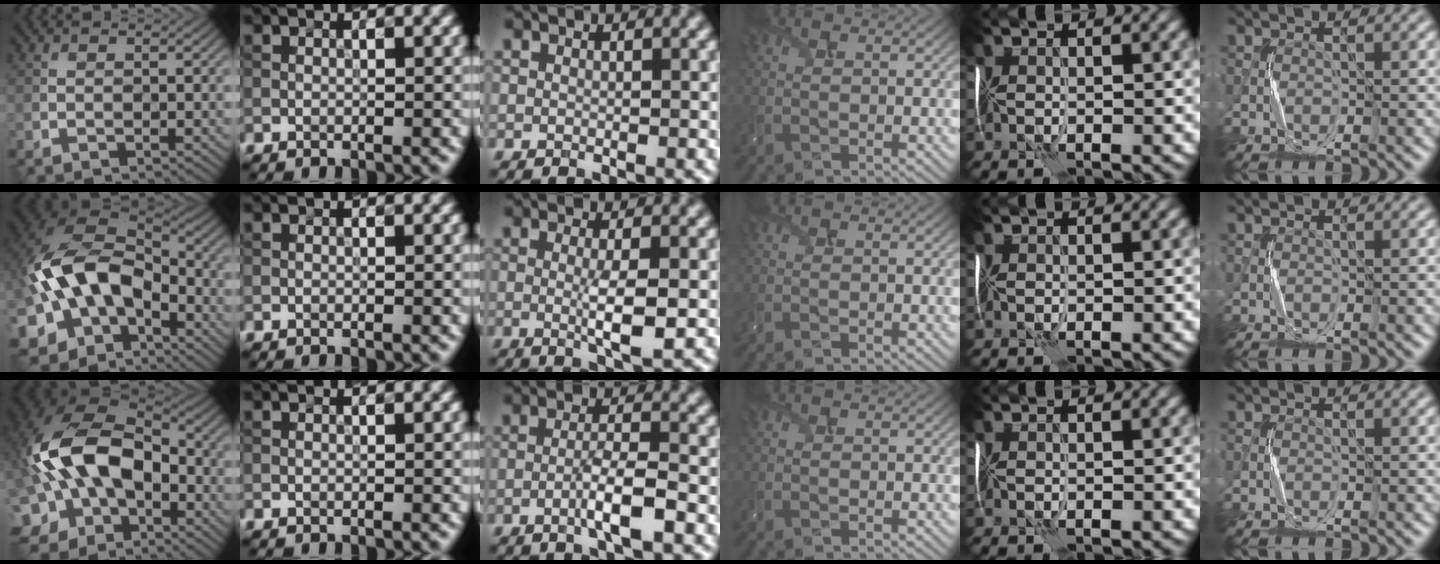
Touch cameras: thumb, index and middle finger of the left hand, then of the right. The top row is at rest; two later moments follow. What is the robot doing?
{"motion": "shake", "object": "handbell"}